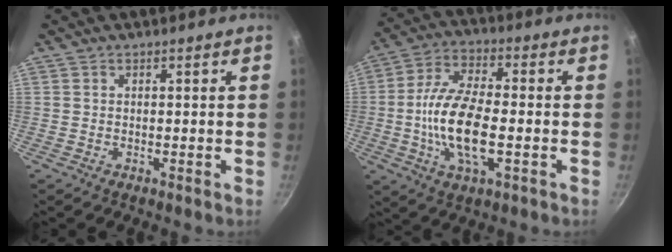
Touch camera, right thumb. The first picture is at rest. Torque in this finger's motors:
{"motor_torque": [2.60, 2.40, 1.58, 0.09, 0.52]}